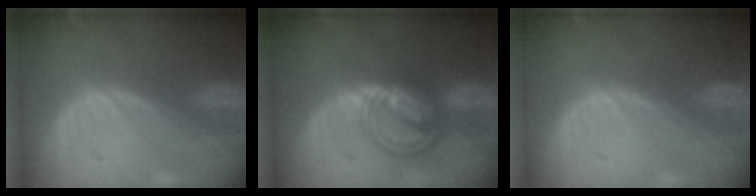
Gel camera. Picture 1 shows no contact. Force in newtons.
{"total": 6.8, "press": 6.8, "slide": 0.3}
{"total": 0.0}